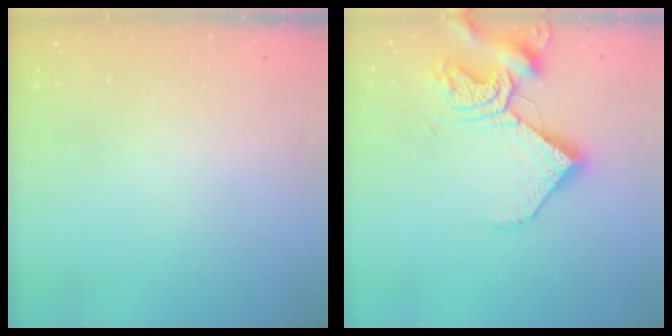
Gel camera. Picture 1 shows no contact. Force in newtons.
{"total": 12.6, "press": 12.5, "slide": 1.6}